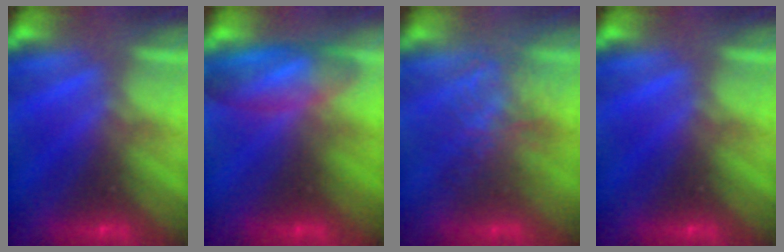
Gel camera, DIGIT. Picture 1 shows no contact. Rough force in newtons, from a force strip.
{"total": 4.8}
{"total": 4.5}
{"total": 0.0}